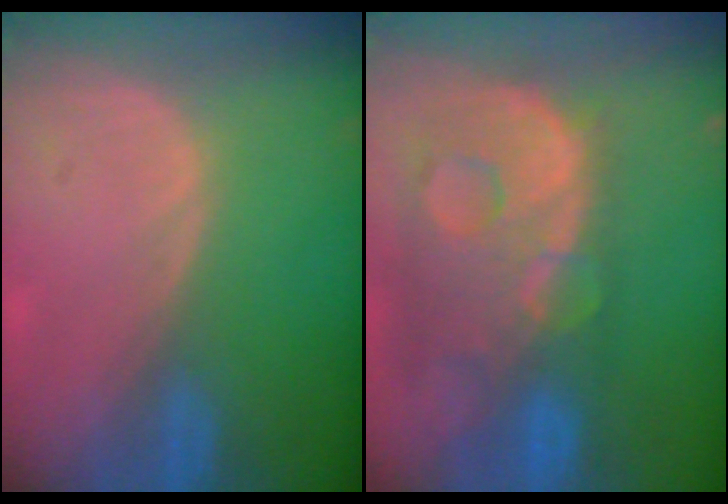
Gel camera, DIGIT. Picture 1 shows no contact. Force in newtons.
{"total": 13.8, "press": 11.2, "slide": 8.0}